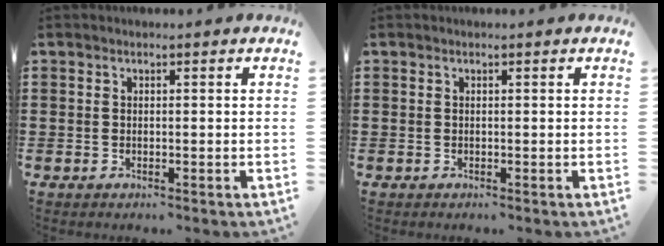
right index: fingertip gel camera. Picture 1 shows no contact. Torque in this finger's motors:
{"motor_torque": [0.00, 0.00, 0.00, 0.00]}